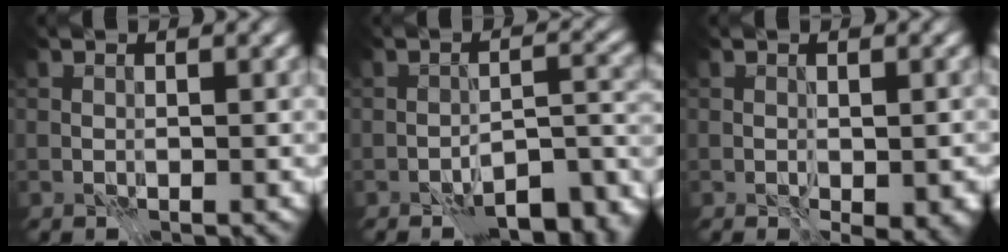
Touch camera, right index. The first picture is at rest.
{"total": 7.2, "force": [-5.6, 2.6, 3.7], "torque": [-0.034, -0.012, -0.086]}
{"total": 2.8, "force": [-0.9, 1.4, 2.3], "torque": [-0.034, -0.006, -0.010]}